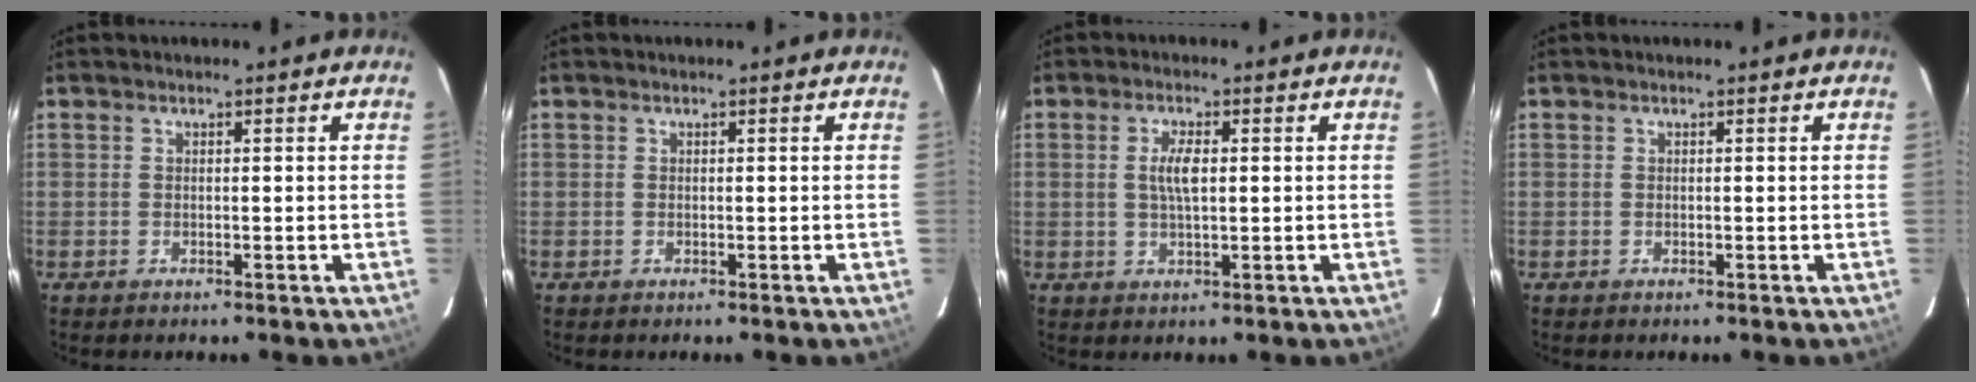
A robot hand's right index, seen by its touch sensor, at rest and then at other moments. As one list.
[{"total": 0.0}, {"total": 3.9, "force": [0.5, 1.3, 3.6], "torque": [-0.069, 0.002, 0.010]}, {"total": 0.0}]